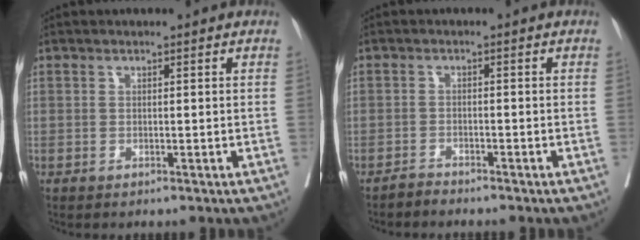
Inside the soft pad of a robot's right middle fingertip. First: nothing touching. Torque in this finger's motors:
{"motor_torque": [0.07, -0.09, -0.02, 0.01]}